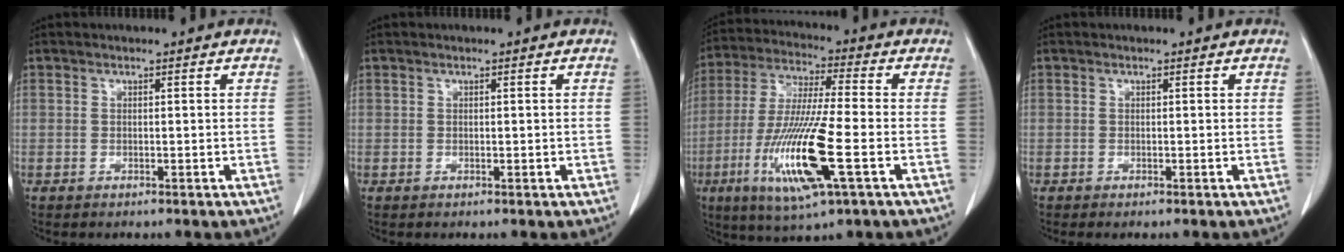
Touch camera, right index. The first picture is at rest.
{"total": 0.0}
{"total": 16.1, "force": [-5.1, 1.0, 15.2], "torque": [-0.314, -0.025, -0.094]}
{"total": 0.0}